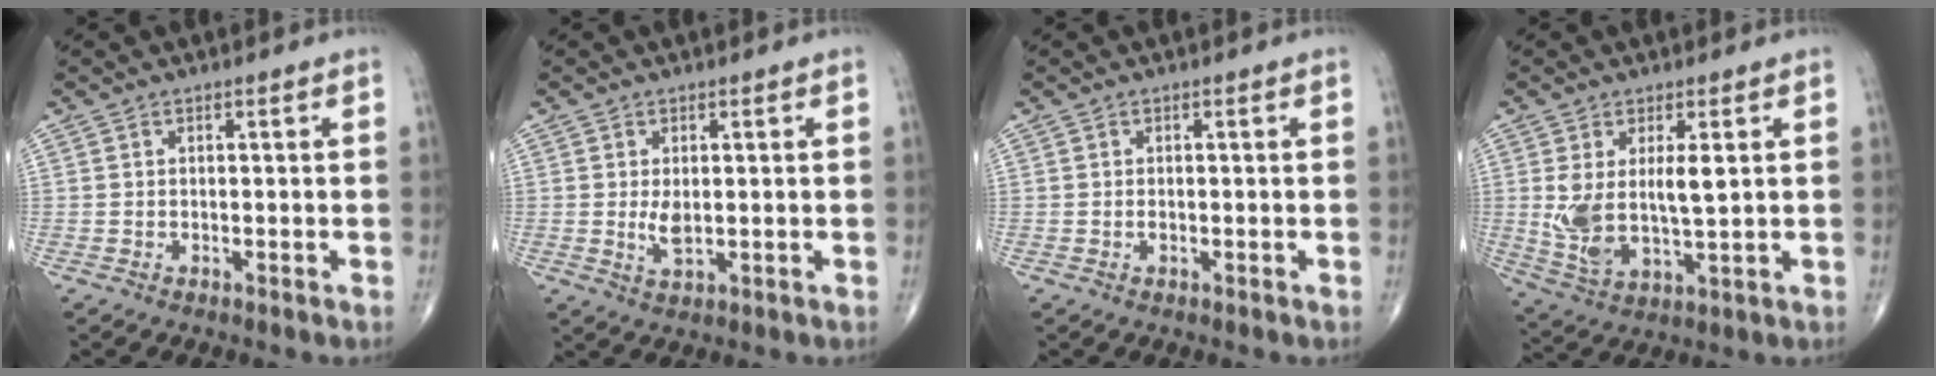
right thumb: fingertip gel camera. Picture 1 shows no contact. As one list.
[{"total": 3.1, "force": [0.2, 1.5, 2.7], "torque": [-0.051, -0.009, 0.008]}, {"total": 0.5, "force": [-0.1, 0.3, 0.4], "torque": [-0.009, -0.001, -0.002]}, {"total": 9.7, "force": [1.7, 4.1, 8.7], "torque": [-0.169, -0.018, 0.043]}]